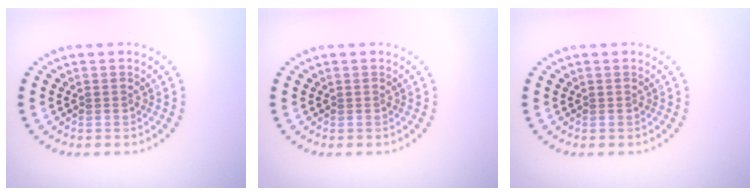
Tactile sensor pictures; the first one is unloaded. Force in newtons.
{"total": 0.0}
{"total": 0.0}